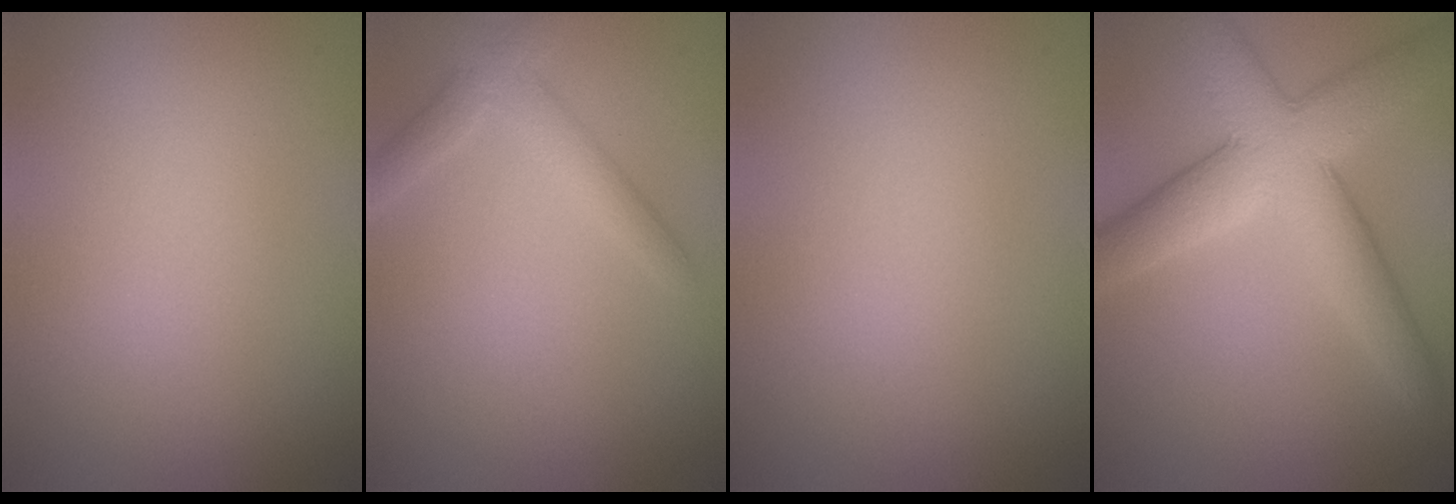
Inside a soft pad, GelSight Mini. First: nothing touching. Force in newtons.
{"total": 2.5, "press": 2.5, "slide": 0.1}
{"total": 0.0}
{"total": 7.6, "press": 7.6, "slide": 0.2}